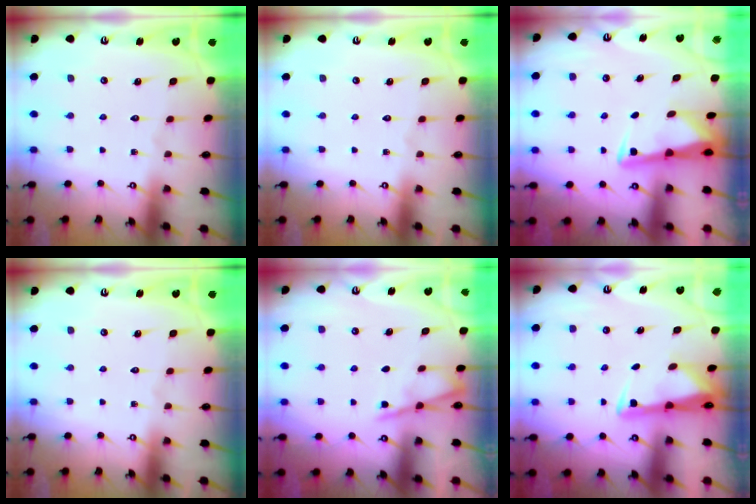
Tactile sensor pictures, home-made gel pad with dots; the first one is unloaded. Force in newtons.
{"total": 0.0}
{"total": 2.9, "press": 2.9, "slide": 0.4}
{"total": 0.0}
{"total": 5.4, "press": 5.3, "slide": 0.7}
{"total": 3.2, "press": 3.1, "slide": 0.8}